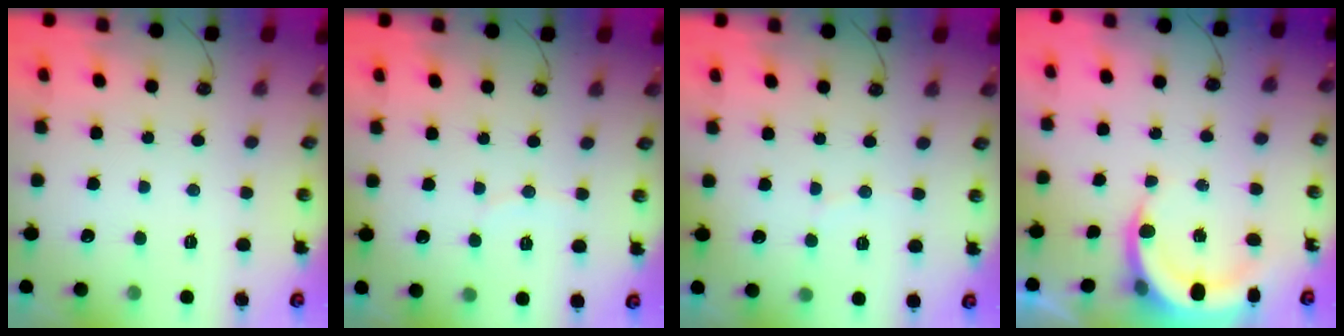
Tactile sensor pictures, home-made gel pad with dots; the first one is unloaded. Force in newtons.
{"total": 2.3, "press": 2.3, "slide": 0.3}
{"total": 2.1, "press": 2.1, "slide": 0.2}
{"total": 6.4, "press": 6.1, "slide": 1.9}